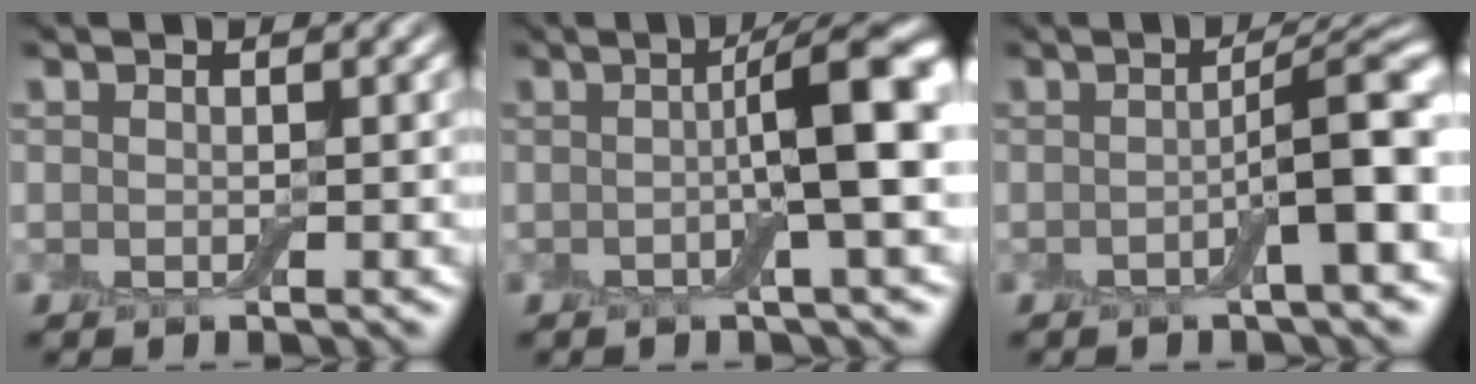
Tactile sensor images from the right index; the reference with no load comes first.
{"total": 7.4, "force": [0.3, 1.3, 7.3], "torque": [-0.096, 0.010, -0.002]}
{"total": 5.0, "force": [-0.9, 0.7, 4.9], "torque": [-0.071, 0.014, -0.021]}